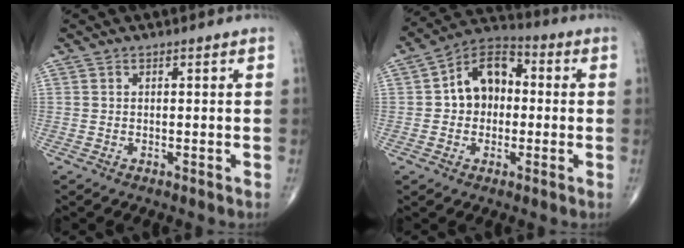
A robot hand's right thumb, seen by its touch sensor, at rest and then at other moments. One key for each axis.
{"total": 11.0, "fx": 0.6, "fy": 8.0, "fz": 7.5, "tx": -0.091, "ty": 0.030, "tz": -0.006}